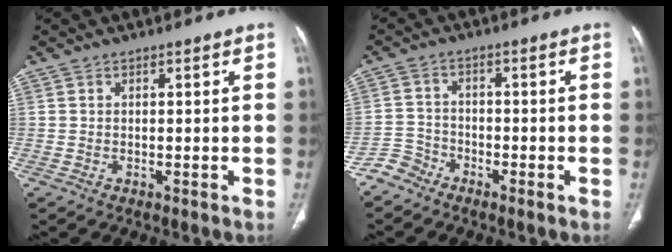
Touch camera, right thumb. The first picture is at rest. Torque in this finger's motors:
{"motor_torque": [-0.19, -0.30, -0.26, 0.00, 0.02]}